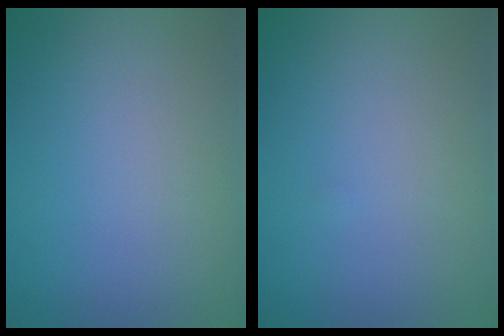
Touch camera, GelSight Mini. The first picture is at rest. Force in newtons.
{"total": 0.0}